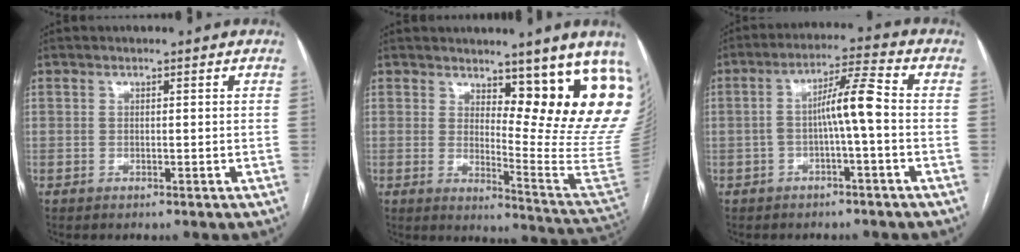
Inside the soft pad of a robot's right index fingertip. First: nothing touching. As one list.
[{"total": 14.5, "force": [9.3, 1.8, 10.9], "torque": [-0.127, -0.030, 0.110]}, {"total": 6.7, "force": [-1.0, 0.2, 6.6], "torque": [-0.116, 0.025, -0.016]}]